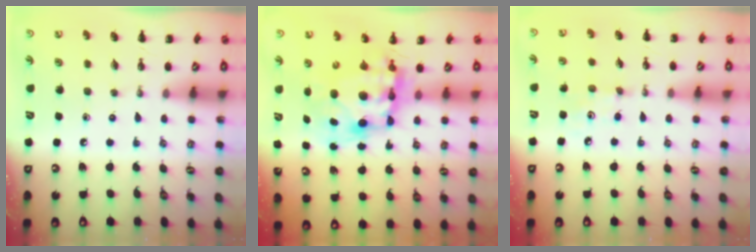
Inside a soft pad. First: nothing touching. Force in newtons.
{"total": 10.3, "press": 10.0, "slide": 2.3}
{"total": 3.9, "press": 3.8, "slide": 1.2}